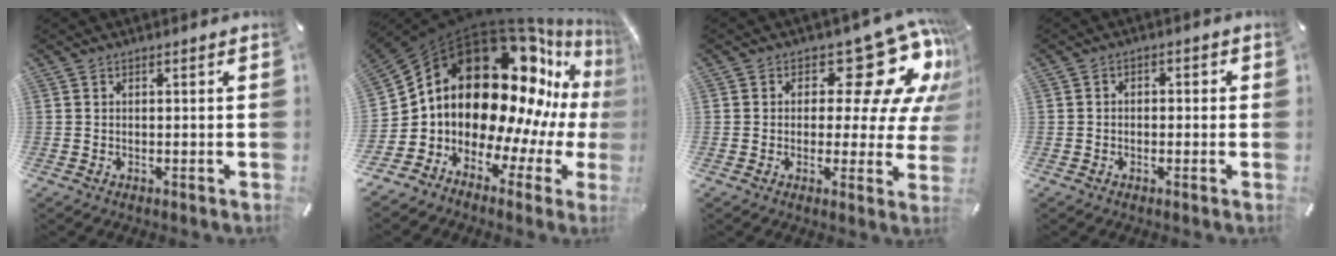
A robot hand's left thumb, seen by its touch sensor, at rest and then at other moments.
{"total": 23.8, "force": [8.9, 15.8, 15.4], "torque": [-0.225, -0.130, 0.187]}
{"total": 19.9, "force": [9.7, 9.8, 14.3], "torque": [-0.187, -0.062, 0.160]}
{"total": 2.1, "force": [-1.2, 1.5, 0.7], "torque": [-0.011, 0.011, -0.026]}